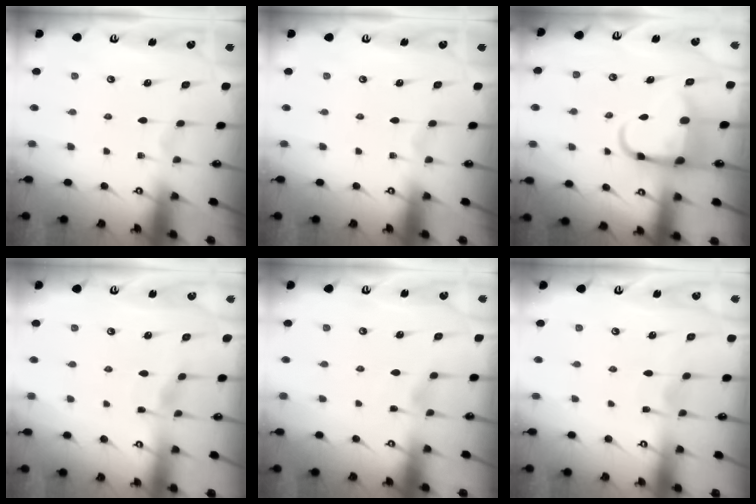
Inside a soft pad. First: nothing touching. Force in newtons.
{"total": 0.0}
{"total": 7.8, "press": 7.5, "slide": 1.9}
{"total": 3.1, "press": 3.0, "slide": 0.5}
{"total": 2.1, "press": 2.1, "slide": 0.3}
{"total": 3.4, "press": 3.4, "slide": 0.4}